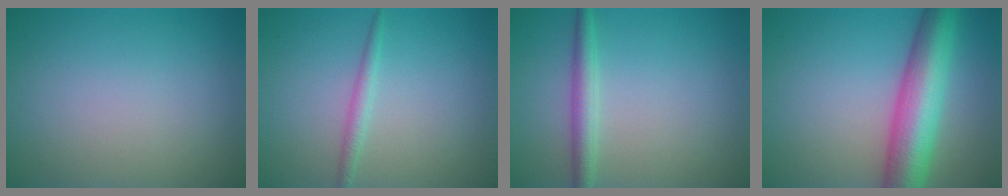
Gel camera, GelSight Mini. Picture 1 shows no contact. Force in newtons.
{"total": 1.4, "press": 1.4, "slide": 0.1}
{"total": 2.4, "press": 2.4, "slide": 0.0}
{"total": 8.7, "press": 8.7, "slide": 0.2}